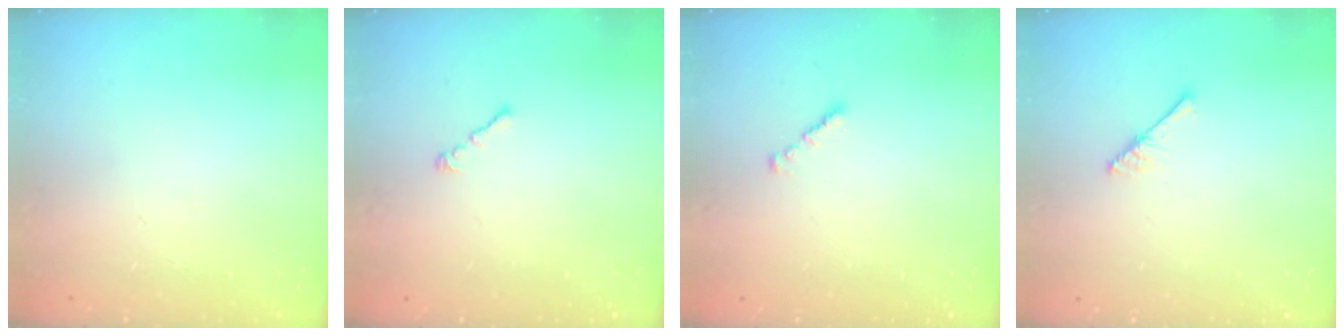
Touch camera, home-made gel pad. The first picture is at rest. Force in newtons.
{"total": 1.0, "press": 0.9, "slide": 0.5}
{"total": 0.8, "press": 0.7, "slide": 0.4}
{"total": 3.0, "press": 3.0, "slide": 0.3}